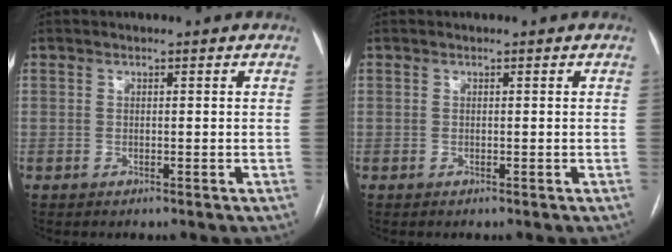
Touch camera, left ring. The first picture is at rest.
{"total": 0.0}